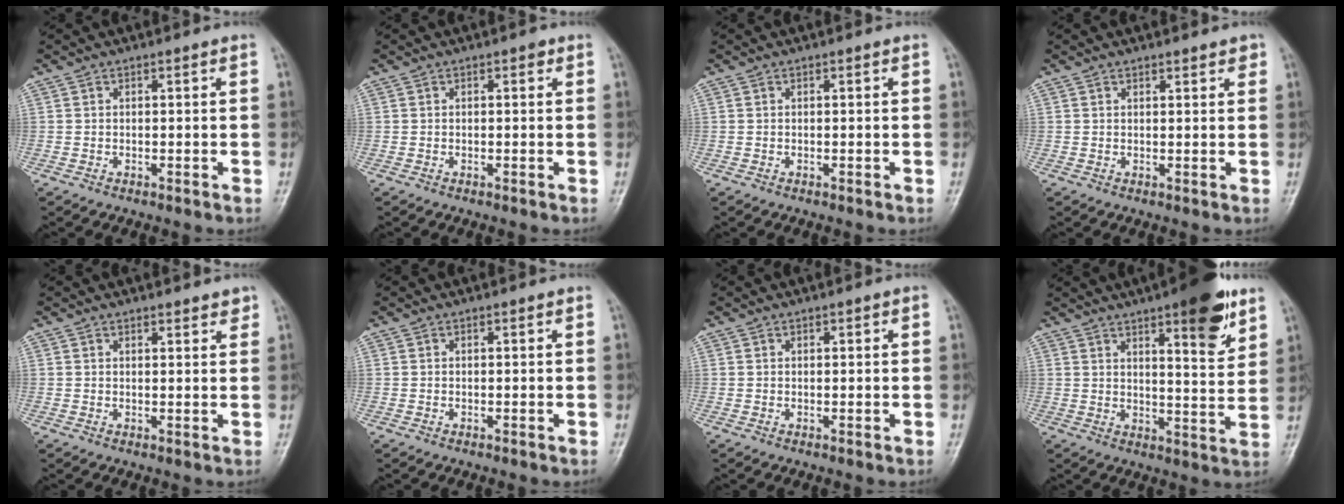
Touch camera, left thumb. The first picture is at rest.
{"total": 0.8, "force": [0.4, 0.5, 0.5], "torque": [-0.001, 0.001, 0.000]}
{"total": 0.0}
{"total": 2.0, "force": [1.6, 0.8, 0.9], "torque": [0.000, -0.006, 0.018]}
{"total": 2.6, "force": [2.2, 0.9, 1.0], "torque": [0.005, -0.008, 0.025]}
{"total": 0.0}
{"total": 0.9, "force": [0.4, 0.3, 0.7], "torque": [-0.007, 0.002, 0.005]}
{"total": 13.0, "force": [7.6, 3.3, 10.0], "torque": [-0.116, -0.041, 0.103]}